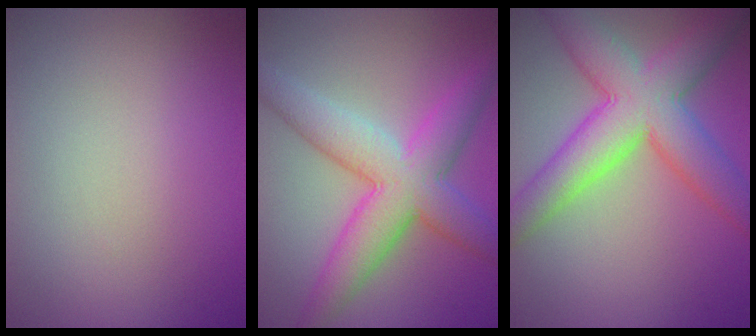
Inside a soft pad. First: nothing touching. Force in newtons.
{"total": 7.8, "press": 7.8, "slide": 0.1}
{"total": 9.5, "press": 9.5, "slide": 0.4}